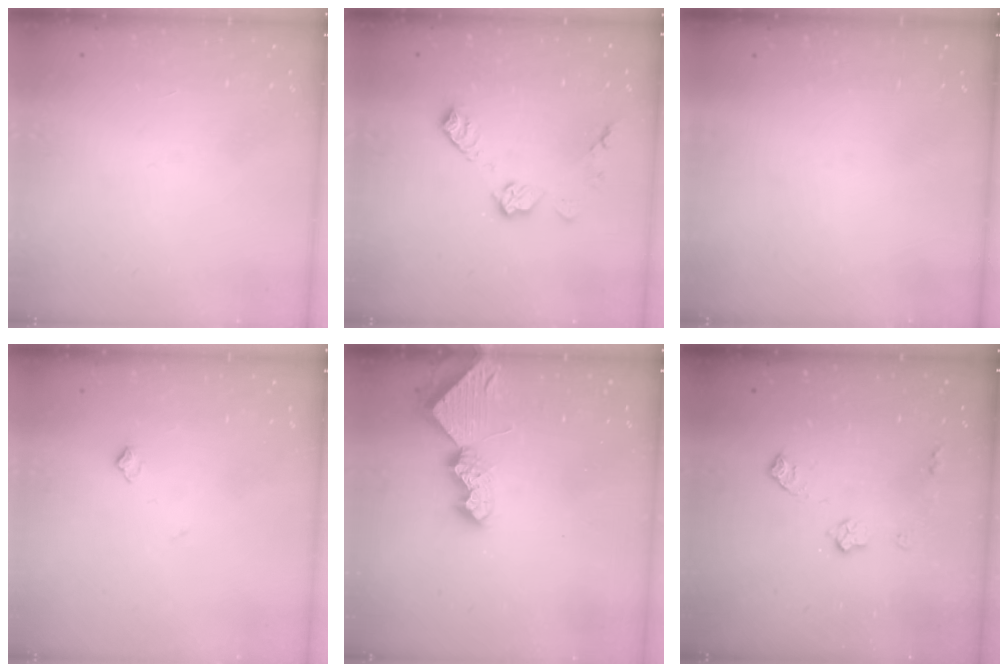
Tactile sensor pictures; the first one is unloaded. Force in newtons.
{"total": 9.0, "press": 9.0, "slide": 0.3}
{"total": 0.0}
{"total": 6.0, "press": 5.9, "slide": 0.8}
{"total": 7.5, "press": 7.5, "slide": 0.5}
{"total": 7.7, "press": 7.7, "slide": 0.2}